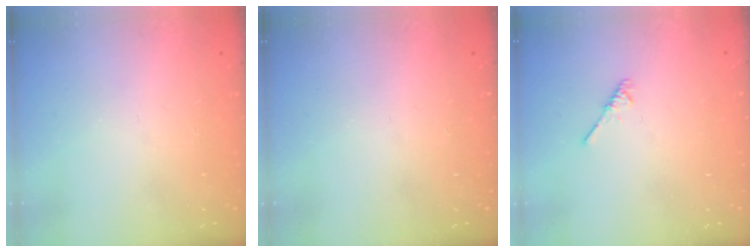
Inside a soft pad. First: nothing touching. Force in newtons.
{"total": 0.0}
{"total": 1.9, "press": 1.9, "slide": 0.4}